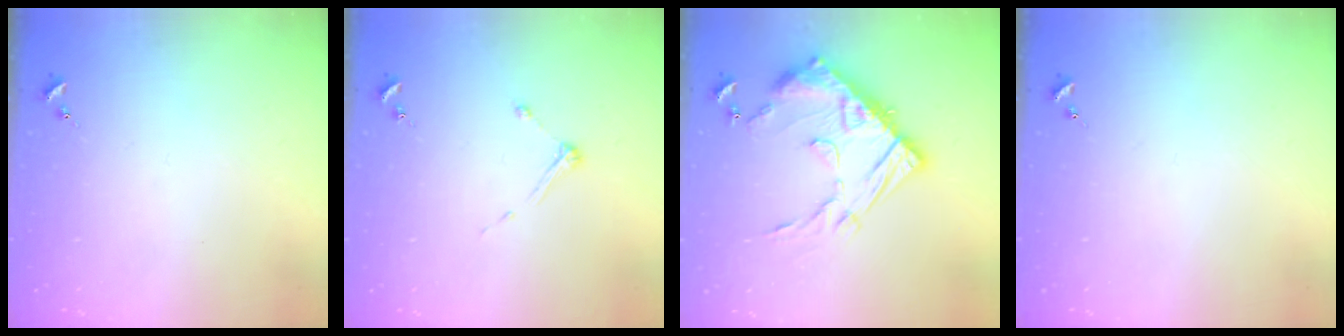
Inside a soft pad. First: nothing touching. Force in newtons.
{"total": 3.9, "press": 3.8, "slide": 0.4}
{"total": 20.3, "press": 20.3, "slide": 1.1}
{"total": 0.0}